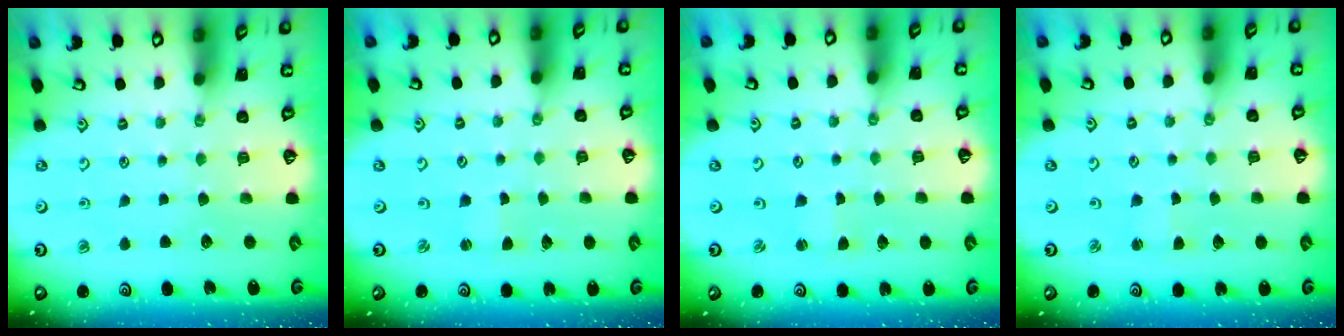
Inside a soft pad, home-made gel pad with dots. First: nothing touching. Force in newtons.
{"total": 1.0, "press": 1.0, "slide": 0.2}
{"total": 1.8, "press": 1.8, "slide": 0.3}
{"total": 1.3, "press": 1.3, "slide": 0.2}